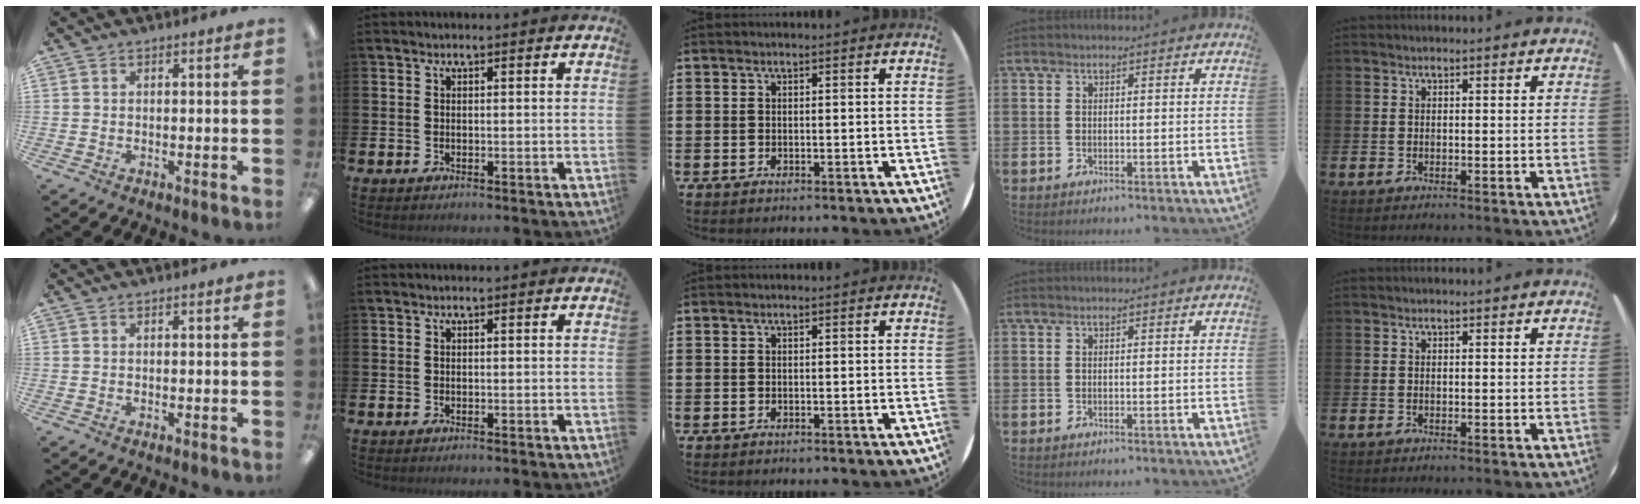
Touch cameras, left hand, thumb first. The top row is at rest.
{}